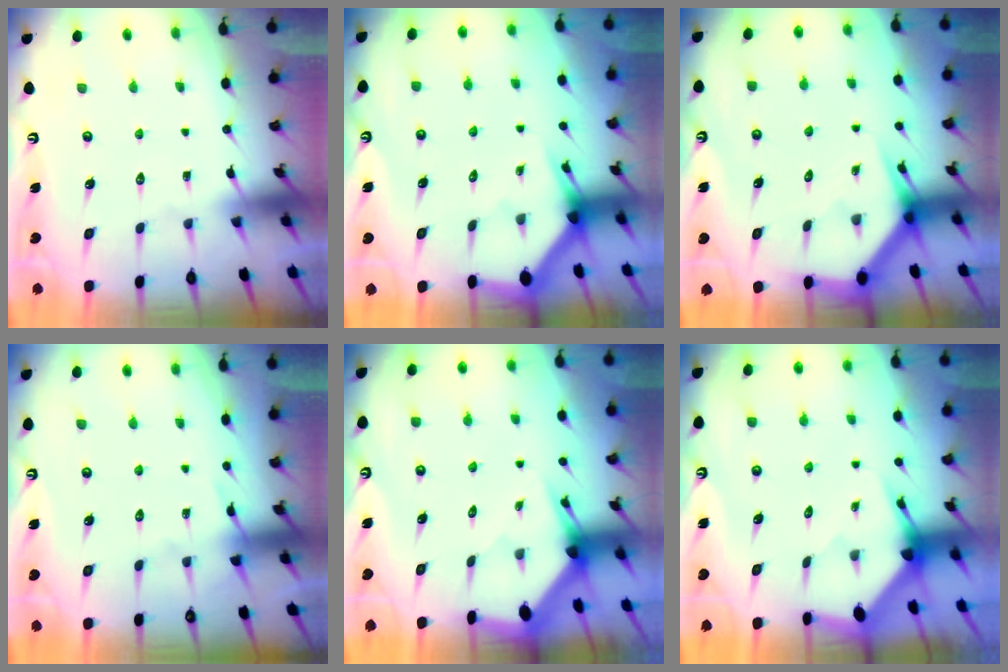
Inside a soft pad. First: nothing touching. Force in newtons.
{"total": 3.7, "press": 3.7, "slide": 0.2}
{"total": 3.4, "press": 3.4, "slide": 0.3}
{"total": 4.4, "press": 4.4, "slide": 0.5}
{"total": 2.9, "press": 2.9, "slide": 0.1}
{"total": 3.4, "press": 3.4, "slide": 0.3}